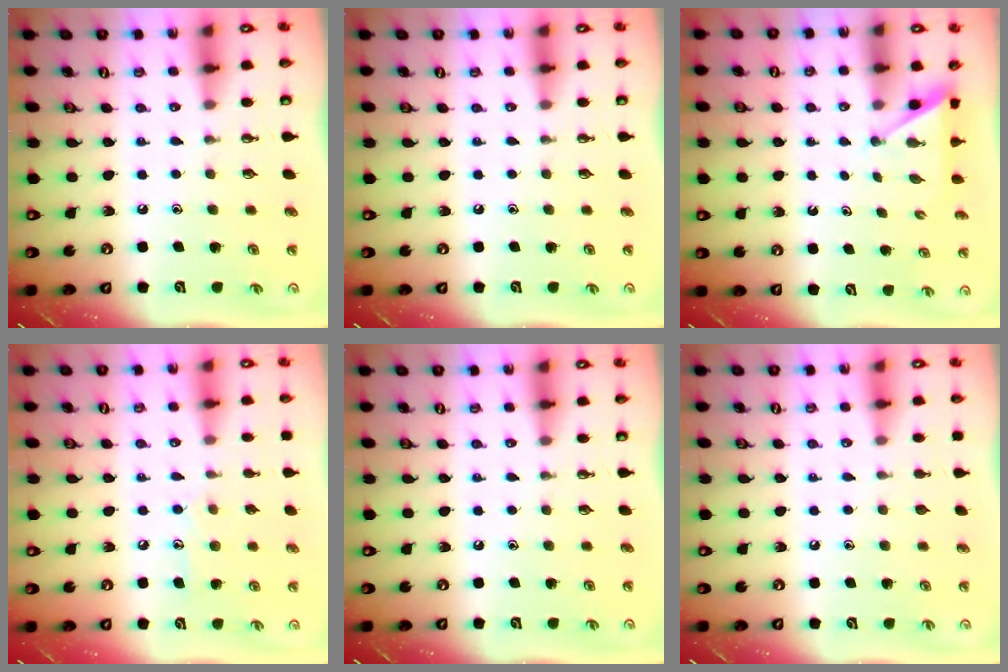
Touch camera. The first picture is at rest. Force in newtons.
{"total": 0.0}
{"total": 2.9, "press": 2.9, "slide": 0.2}
{"total": 8.1, "press": 8.0, "slide": 0.5}
{"total": 0.0}
{"total": 0.0}